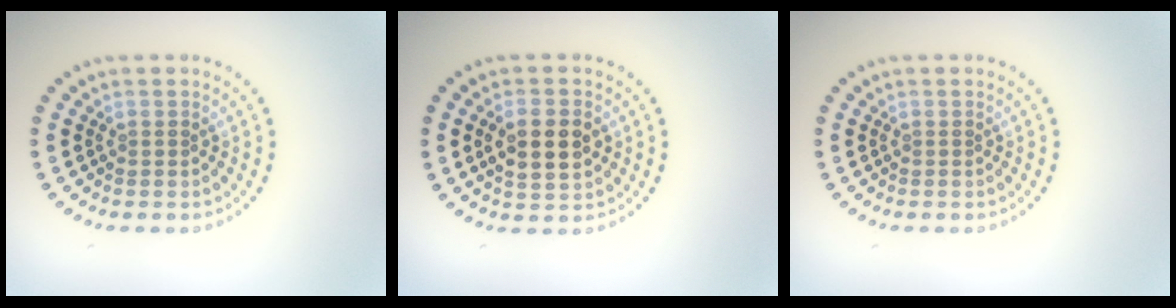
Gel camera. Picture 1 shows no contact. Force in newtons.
{"total": 4.3, "press": 4.3, "slide": 0.4}
{"total": 0.0}